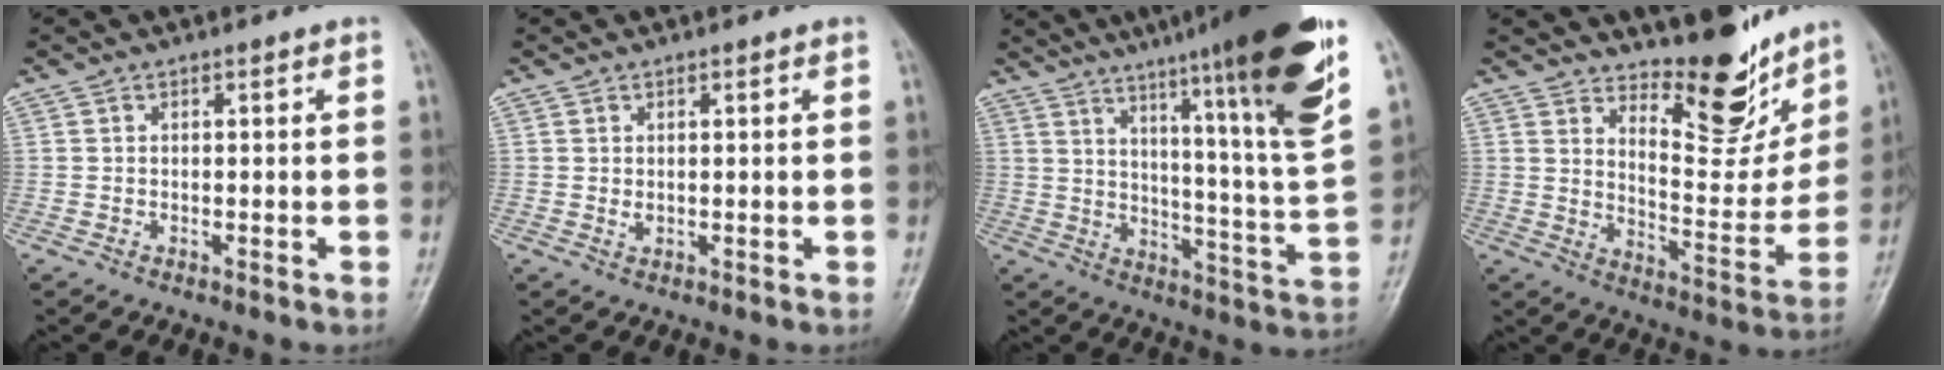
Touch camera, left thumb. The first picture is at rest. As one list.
[{"total": 1.3, "force": [0.6, 0.6, 0.9], "torque": [-0.014, -0.005, 0.015]}, {"total": 25.3, "force": [16.1, 1.0, 19.5], "torque": [-0.267, -0.076, 0.232]}, {"total": 14.2, "force": [11.4, 4.7, 7.1], "torque": [-0.059, -0.091, 0.184]}]